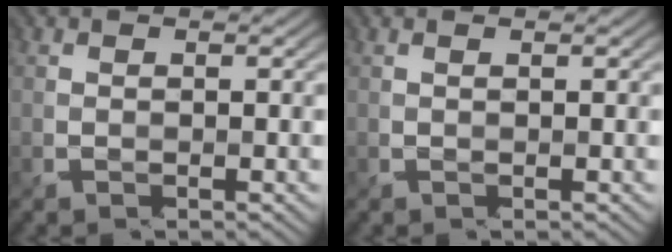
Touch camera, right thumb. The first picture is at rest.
{"total": 0.7, "force": [0.5, -0.2, 0.5], "torque": [-0.013, 0.005, 0.015]}